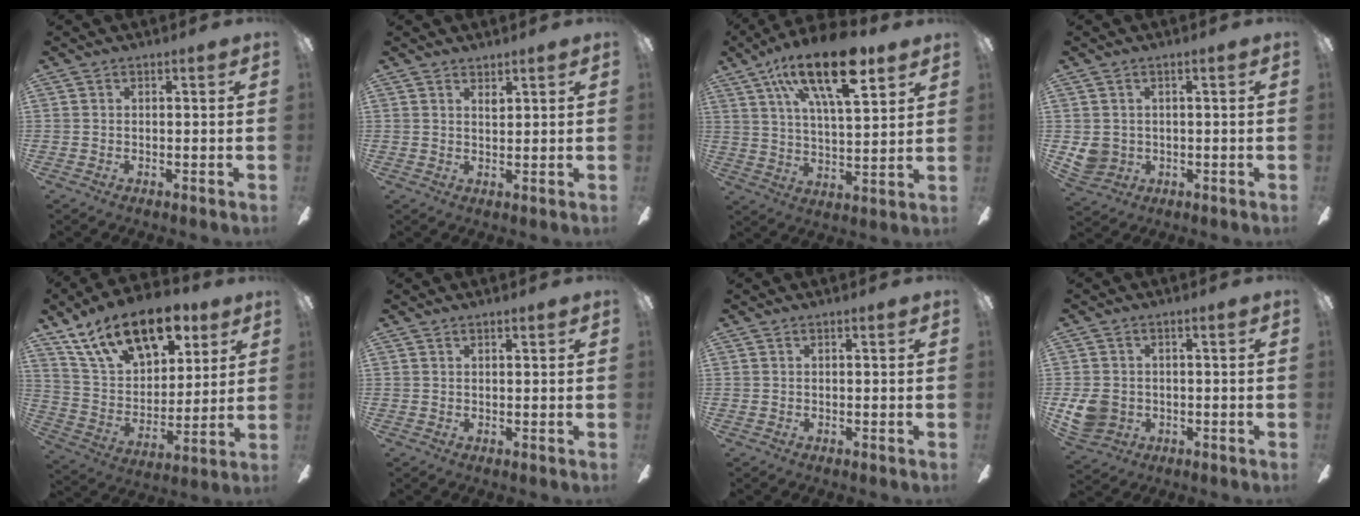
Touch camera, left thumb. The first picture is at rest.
{"total": 1.7, "force": [1.5, 0.6, 0.6], "torque": [-0.004, -0.004, 0.026]}
{"total": 21.0, "force": [12.2, 8.0, 15.1], "torque": [-0.255, -0.042, 0.199]}
{"total": 4.2, "force": [0.6, 4.0, 1.2], "torque": [-0.028, 0.004, 0.013]}
{"total": 21.3, "force": [13.1, 11.2, 12.5], "torque": [-0.210, -0.056, 0.235]}
{"total": 0.9, "force": [0.8, 0.2, 0.4], "torque": [-0.009, 0.000, 0.015]}
{"total": 0.0}
{"total": 6.6, "force": [-0.7, 5.8, 3.1], "torque": [-0.075, 0.010, -0.011]}